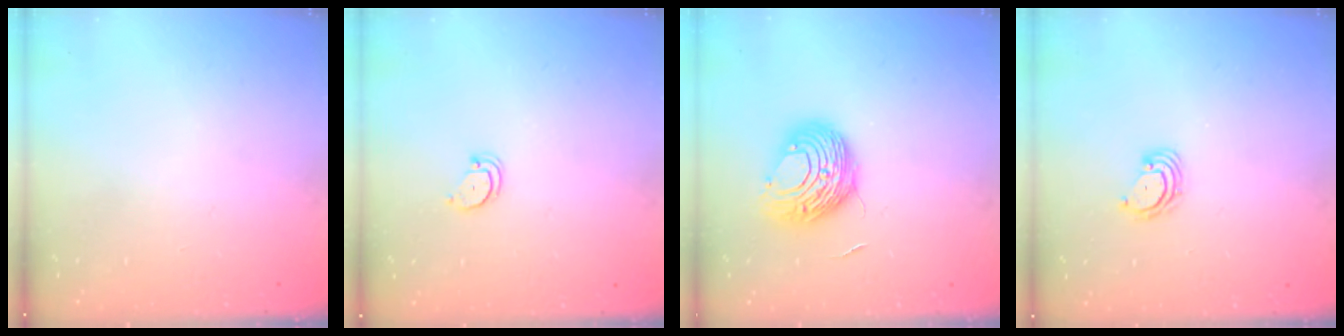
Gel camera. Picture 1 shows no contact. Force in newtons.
{"total": 2.4, "press": 2.4, "slide": 0.2}
{"total": 10.4, "press": 10.4, "slide": 0.5}
{"total": 4.5, "press": 4.4, "slide": 0.5}